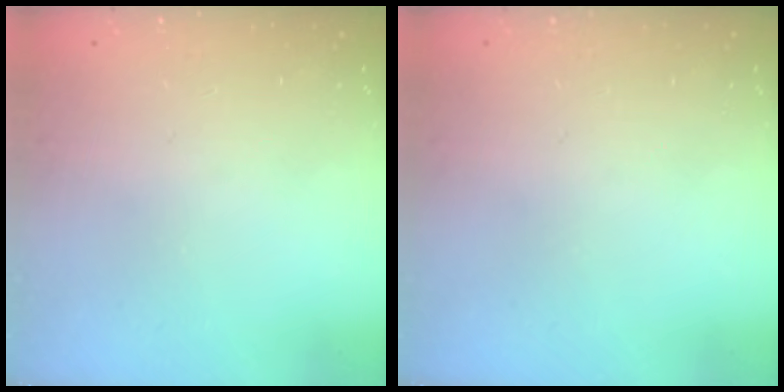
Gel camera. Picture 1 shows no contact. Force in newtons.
{"total": 0.0}